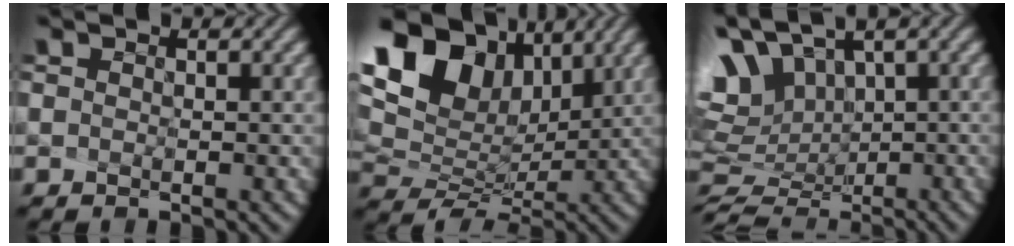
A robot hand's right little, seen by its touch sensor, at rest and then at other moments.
{"total": 11.7, "force": [5.2, 7.3, 7.5], "torque": [-0.169, 0.020, 0.114]}
{"total": 8.5, "force": [1.5, 6.5, 5.3], "torque": [-0.131, -0.007, 0.036]}